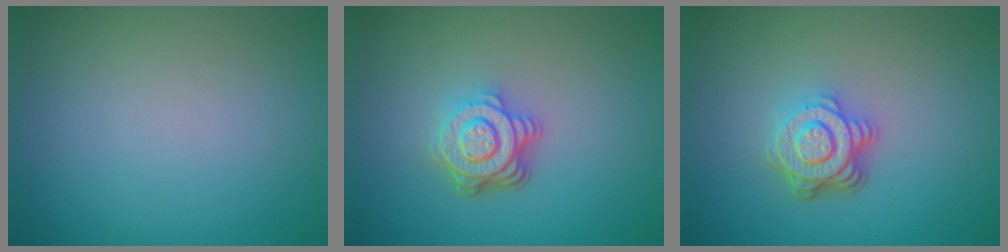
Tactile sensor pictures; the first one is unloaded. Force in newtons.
{"total": 4.5, "press": 3.3, "slide": 3.1}
{"total": 4.6, "press": 3.3, "slide": 3.2}